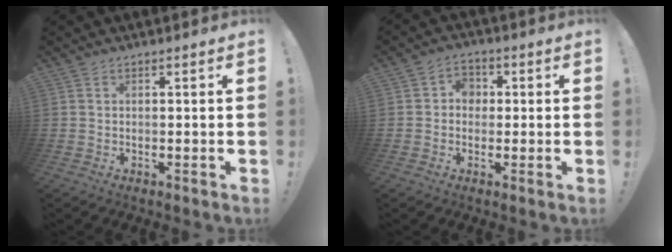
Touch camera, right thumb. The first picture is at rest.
{"total": 4.9, "force": [0.2, 4.5, 2.0], "torque": [-0.030, 0.009, 0.004]}